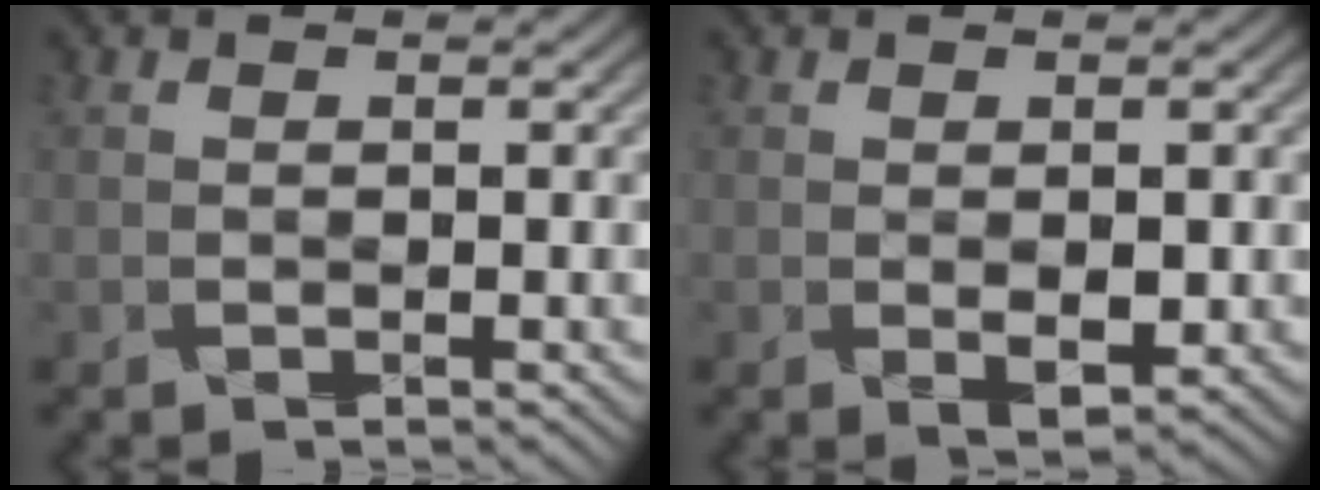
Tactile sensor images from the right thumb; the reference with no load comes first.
{"total": 2.1, "force": [-0.2, 0.9, 1.9], "torque": [-0.037, -0.005, 0.006]}